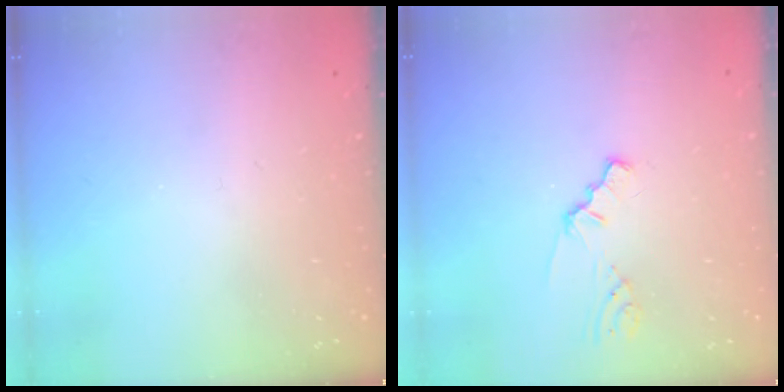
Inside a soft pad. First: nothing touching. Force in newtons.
{"total": 0.9, "press": 0.8, "slide": 0.3}